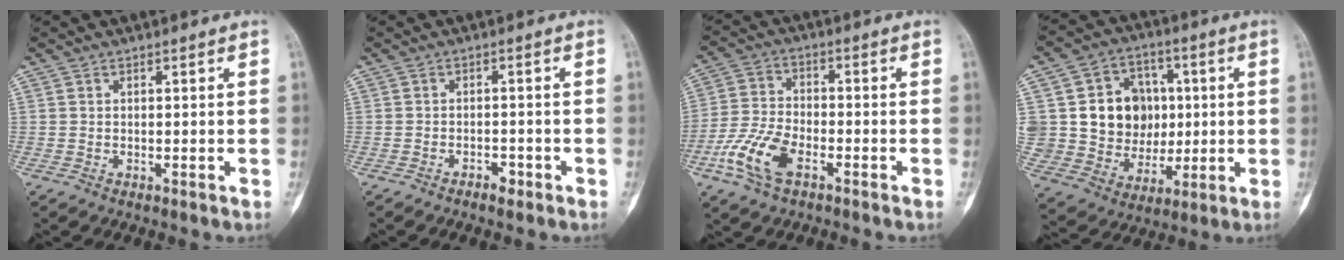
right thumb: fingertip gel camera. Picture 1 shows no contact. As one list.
[{"total": 1.9, "force": [-1.4, 0.8, 0.9], "torque": [-0.012, 0.009, -0.024]}, {"total": 9.9, "force": [-4.8, 4.9, 7.2], "torque": [-0.163, 0.015, -0.095]}, {"total": 17.8, "force": [2.7, 15.0, 9.2], "torque": [-0.106, 0.016, 0.071]}]